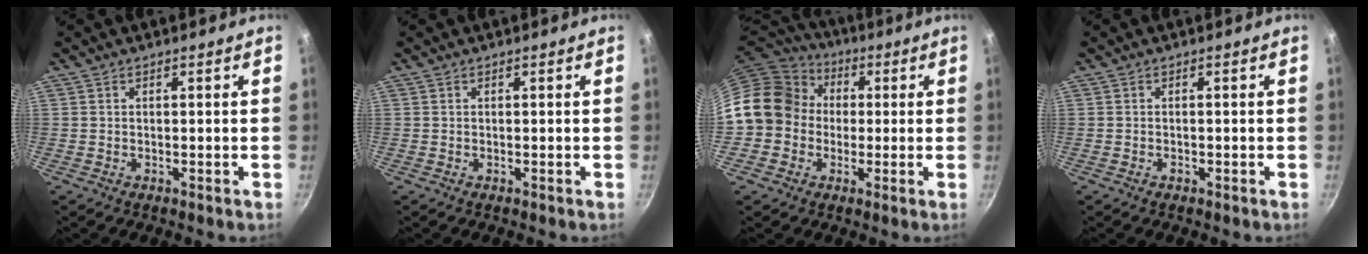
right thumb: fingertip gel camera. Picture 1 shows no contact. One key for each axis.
{"total": 0.0}
{"total": 14.6, "fx": -0.1, "fy": 12.9, "fz": 6.8, "tx": -0.090, "ty": 0.040, "tz": -0.018}
{"total": 0.7, "fx": -0.4, "fy": 0.4, "fz": 0.4, "tx": -0.008, "ty": 0.003, "tz": -0.007}